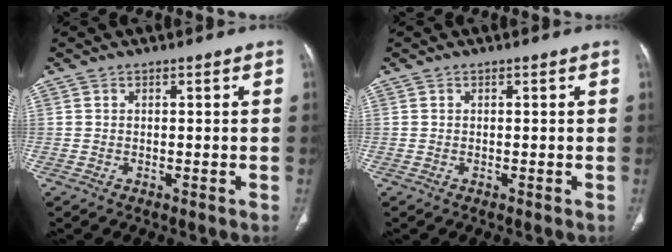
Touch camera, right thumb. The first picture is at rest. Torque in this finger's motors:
{"motor_torque": [0.09, 0.13, -0.09, 0.05, 0.03]}